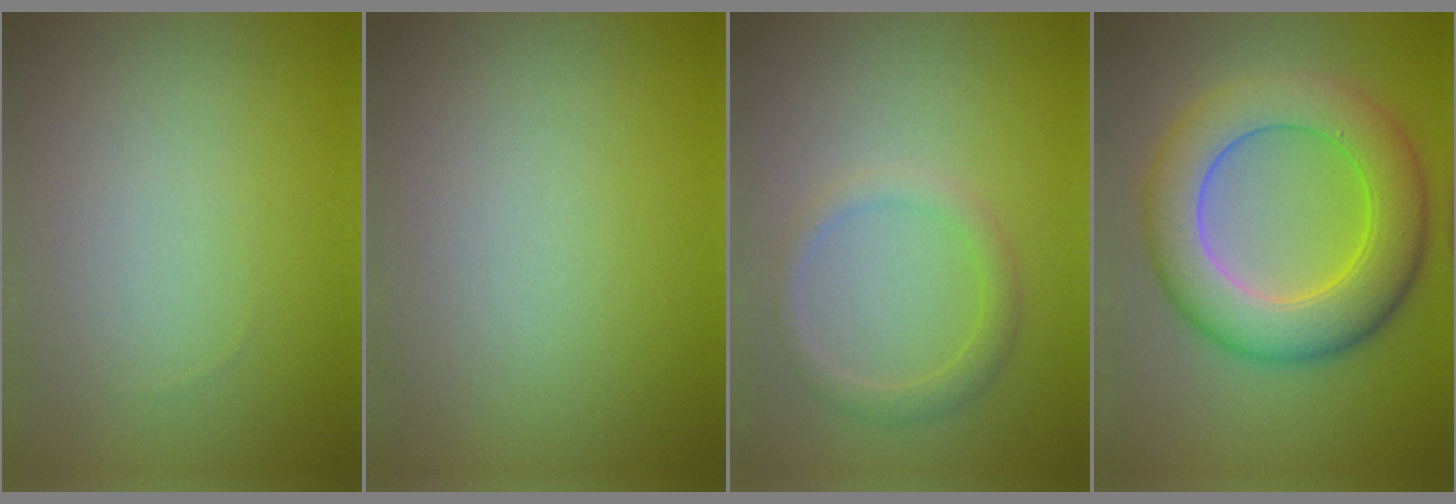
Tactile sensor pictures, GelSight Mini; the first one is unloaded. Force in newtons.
{"total": 0.0}
{"total": 1.9, "press": 1.9, "slide": 0.1}
{"total": 8.4, "press": 8.4, "slide": 0.5}